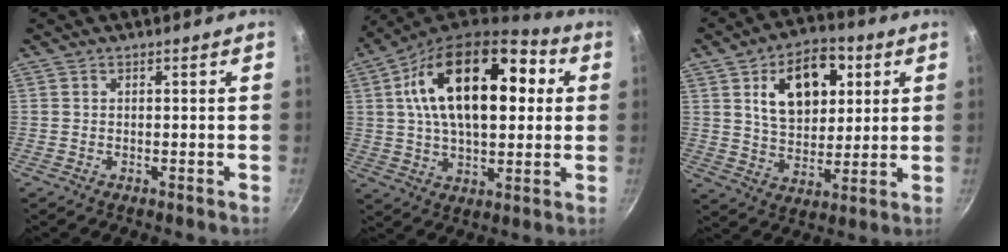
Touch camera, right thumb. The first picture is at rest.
{"total": 24.5, "force": [5.3, 13.1, 20.0], "torque": [-0.320, 0.021, 0.077]}
{"total": 15.5, "force": [5.1, 9.8, 10.9], "torque": [-0.134, -0.009, 0.088]}